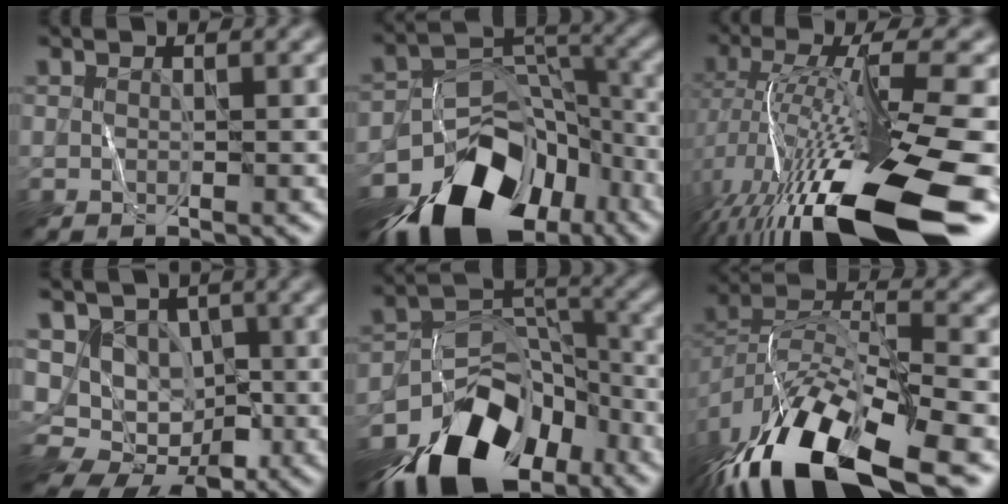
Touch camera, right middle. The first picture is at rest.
{"total": 13.5, "force": [-8.6, 7.7, 7.0], "torque": [-0.120, 0.005, -0.146]}
{"total": 15.2, "force": [-7.2, 3.3, 13.0], "torque": [-0.236, 0.008, -0.117]}
{"total": 7.3, "force": [-0.4, 6.8, 2.7], "torque": [-0.028, 0.013, -0.032]}
{"total": 12.2, "force": [-8.0, 6.4, 6.5], "torque": [-0.103, 0.013, -0.144]}
{"total": 13.7, "force": [-7.9, 5.0, 10.1], "torque": [-0.192, -0.002, -0.144]}